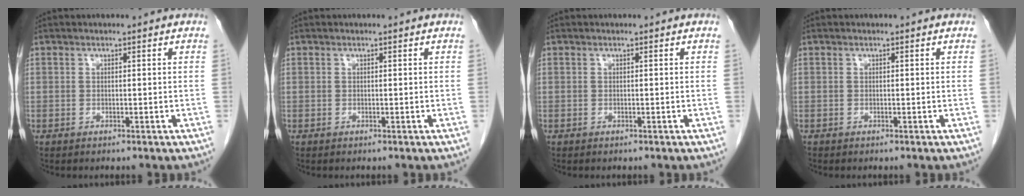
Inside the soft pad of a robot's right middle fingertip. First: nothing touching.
{"total": 0.0}
{"total": 0.0}
{"total": 0.0}